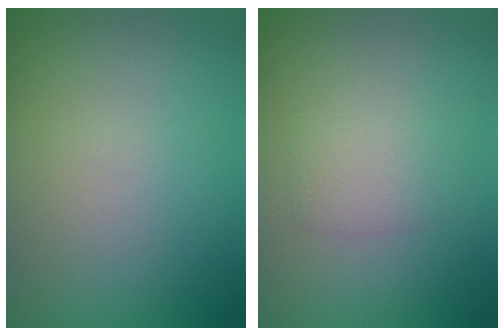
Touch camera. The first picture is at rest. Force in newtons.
{"total": 1.9, "press": 1.9, "slide": 0.1}